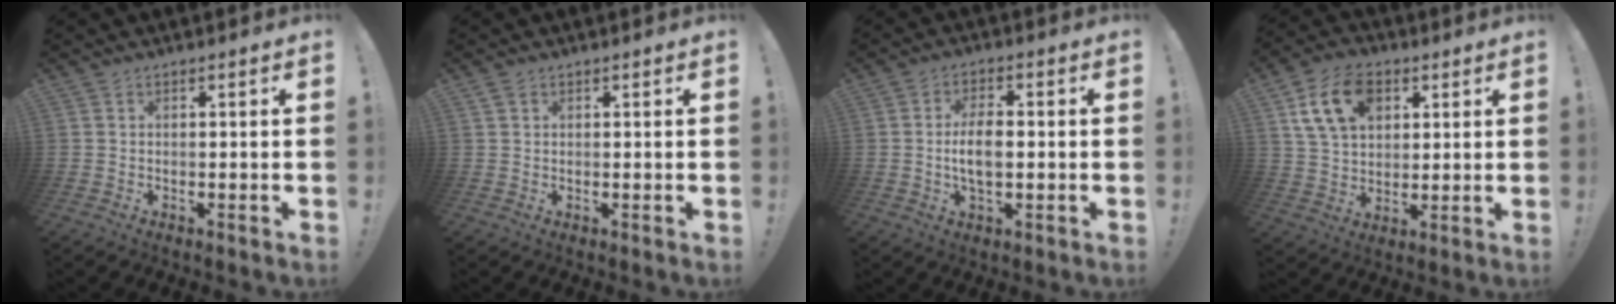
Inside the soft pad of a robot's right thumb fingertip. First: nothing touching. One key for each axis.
{"total": 1.0, "fx": 0.7, "fy": 0.7, "fz": 0.4, "tx": -0.014, "ty": 0.003, "tz": 0.014}
{"total": 7.3, "fx": -0.8, "fy": 3.4, "fz": 6.4, "tx": -0.124, "ty": 0.002, "tz": -0.020}
{"total": 14.4, "fx": 6.1, "fy": 10.0, "fz": 8.3, "tx": -0.135, "ty": -0.008, "tz": 0.121}